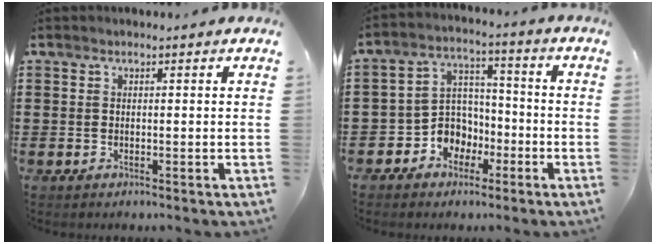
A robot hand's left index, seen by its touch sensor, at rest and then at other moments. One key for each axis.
{"total": 6.7, "fx": -3.0, "fy": 5.7, "fz": 1.6, "tx": -0.056, "ty": 0.007, "tz": -0.060}